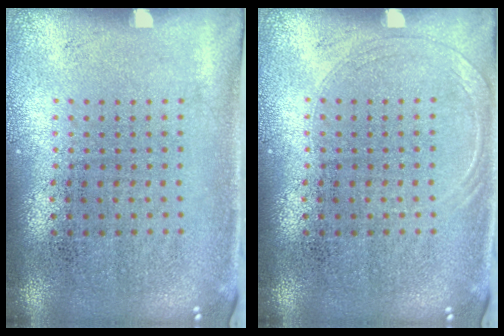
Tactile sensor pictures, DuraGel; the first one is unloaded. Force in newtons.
{"total": 1.1, "press": 1.0, "slide": 0.3}